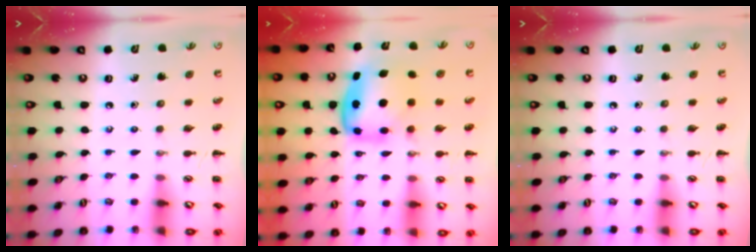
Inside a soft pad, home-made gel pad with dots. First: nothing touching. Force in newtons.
{"total": 6.5, "press": 6.3, "slide": 1.6}
{"total": 0.0}